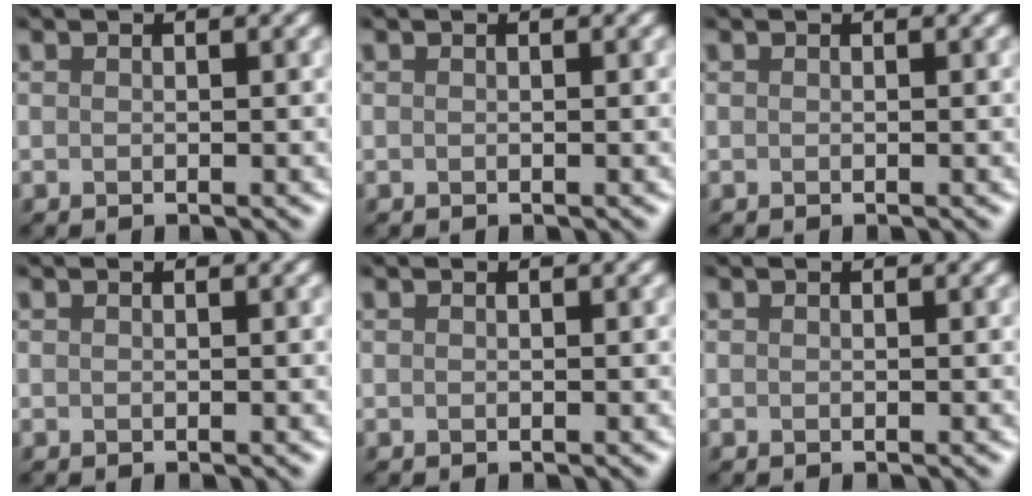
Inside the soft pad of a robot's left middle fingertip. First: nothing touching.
{"total": 0.0}
{"total": 0.0}
{"total": 0.0}
{"total": 0.0}
{"total": 0.0}